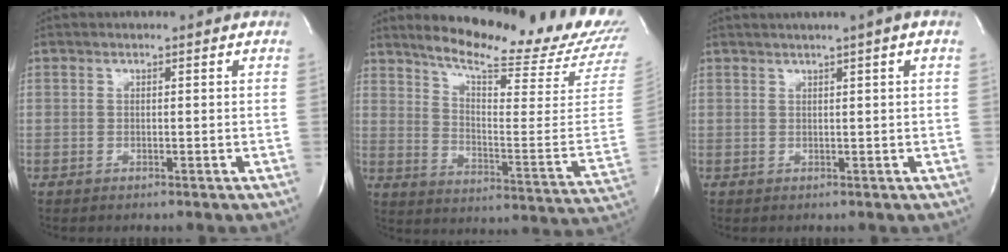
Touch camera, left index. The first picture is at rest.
{"total": 22.2, "force": [20.1, 1.2, 9.5], "torque": [-0.146, -0.111, 0.253]}
{"total": 2.8, "force": [1.4, -0.7, 2.4], "torque": [-0.038, 0.008, 0.022]}